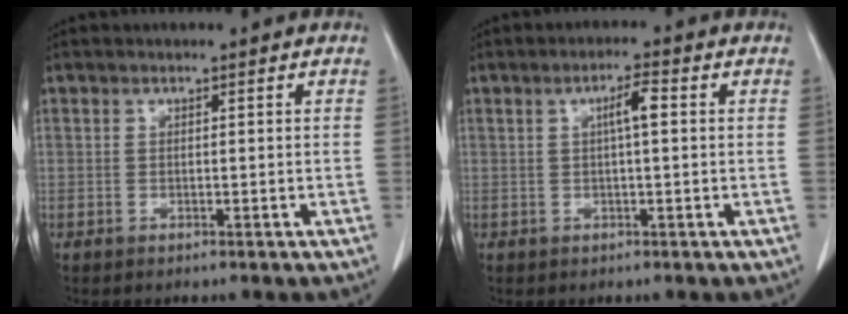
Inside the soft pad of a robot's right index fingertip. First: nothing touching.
{"total": 3.2, "force": [0.6, 0.3, 3.1], "torque": [-0.055, 0.006, 0.009]}